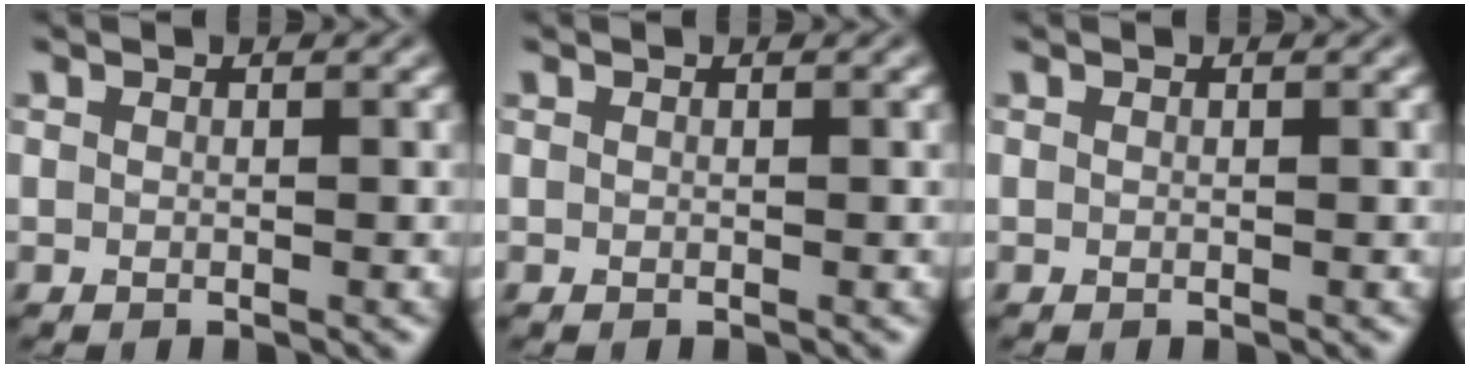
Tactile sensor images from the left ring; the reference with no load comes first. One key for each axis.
{"total": 0.0}
{"total": 0.0}